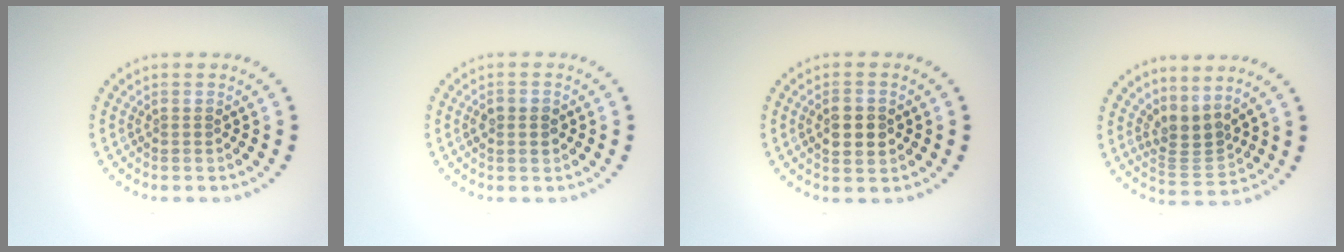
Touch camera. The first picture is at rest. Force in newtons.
{"total": 2.2, "press": 2.2, "slide": 0.1}
{"total": 2.9, "press": 2.9, "slide": 0.2}
{"total": 2.8, "press": 1.9, "slide": 2.1}